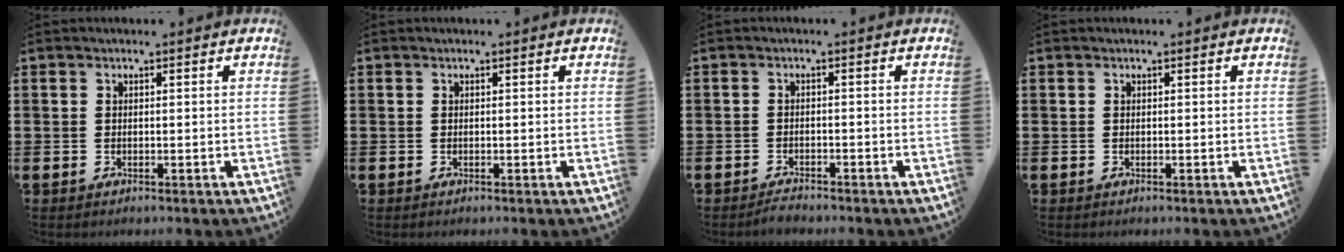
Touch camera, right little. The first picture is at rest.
{"total": 0.0}
{"total": 1.2, "force": [-1.2, 0.1, 0.0], "torque": [-0.005, 0.000, -0.024]}
{"total": 0.0}